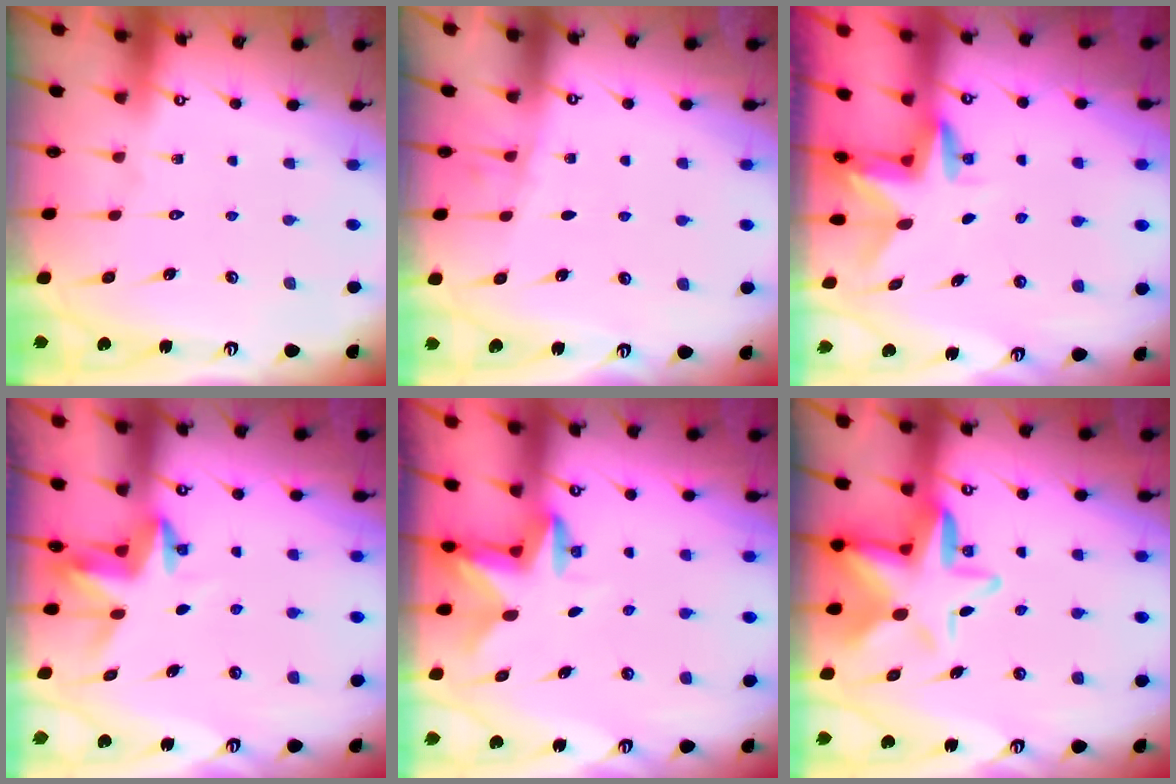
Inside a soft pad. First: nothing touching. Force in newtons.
{"total": 1.8, "press": 1.7, "slide": 0.3}
{"total": 2.9, "press": 2.9, "slide": 0.3}
{"total": 3.8, "press": 3.8, "slide": 0.3}
{"total": 2.7, "press": 2.7, "slide": 0.5}
{"total": 10.5, "press": 10.4, "slide": 1.6}